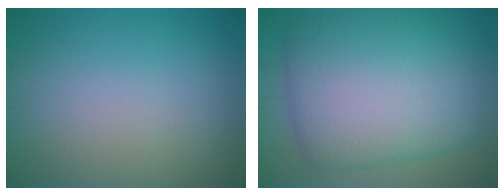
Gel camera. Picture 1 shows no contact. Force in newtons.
{"total": 11.6, "press": 11.6, "slide": 0.3}